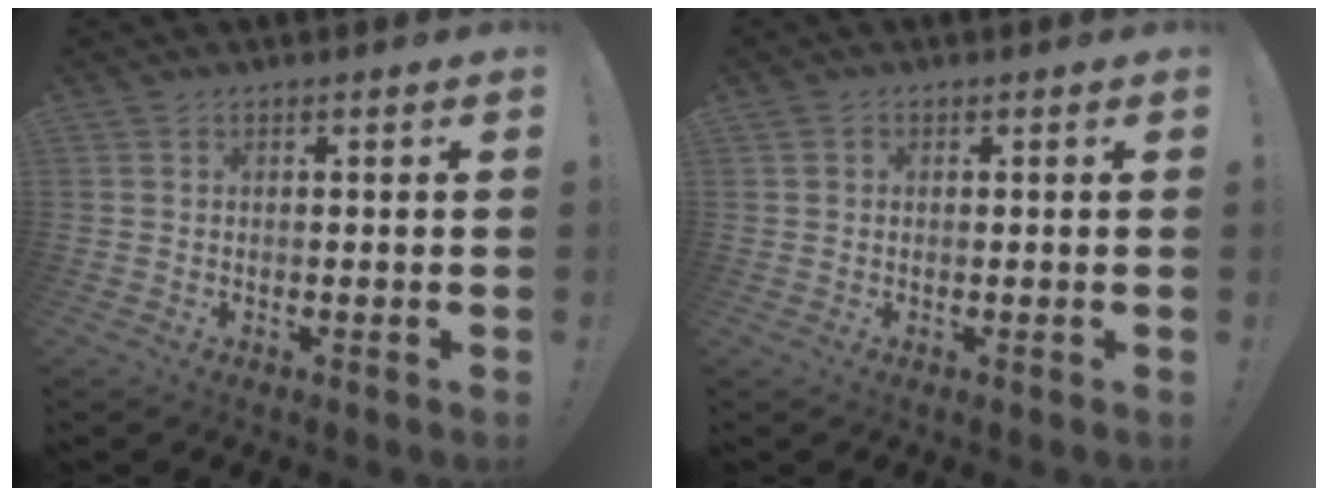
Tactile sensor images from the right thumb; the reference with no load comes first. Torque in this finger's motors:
{"motor_torque": [0.28, -0.26, -0.27, 0.08, -0.04]}